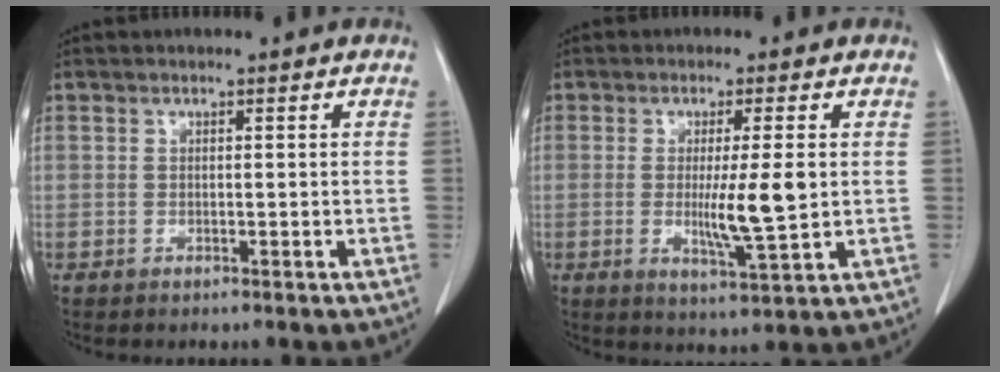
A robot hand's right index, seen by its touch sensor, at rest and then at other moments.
{"total": 7.4, "force": [-0.1, 0.1, 7.4], "torque": [-0.127, -0.019, 0.000]}